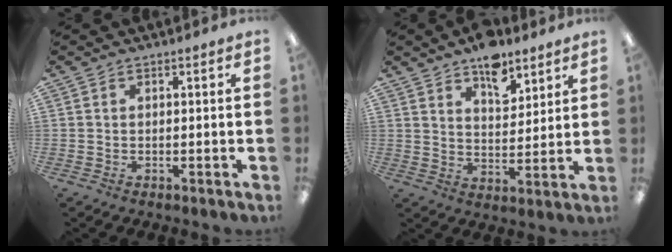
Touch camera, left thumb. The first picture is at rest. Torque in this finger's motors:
{"motor_torque": [1.26, 0.81, 1.18, -0.94, 0.06]}